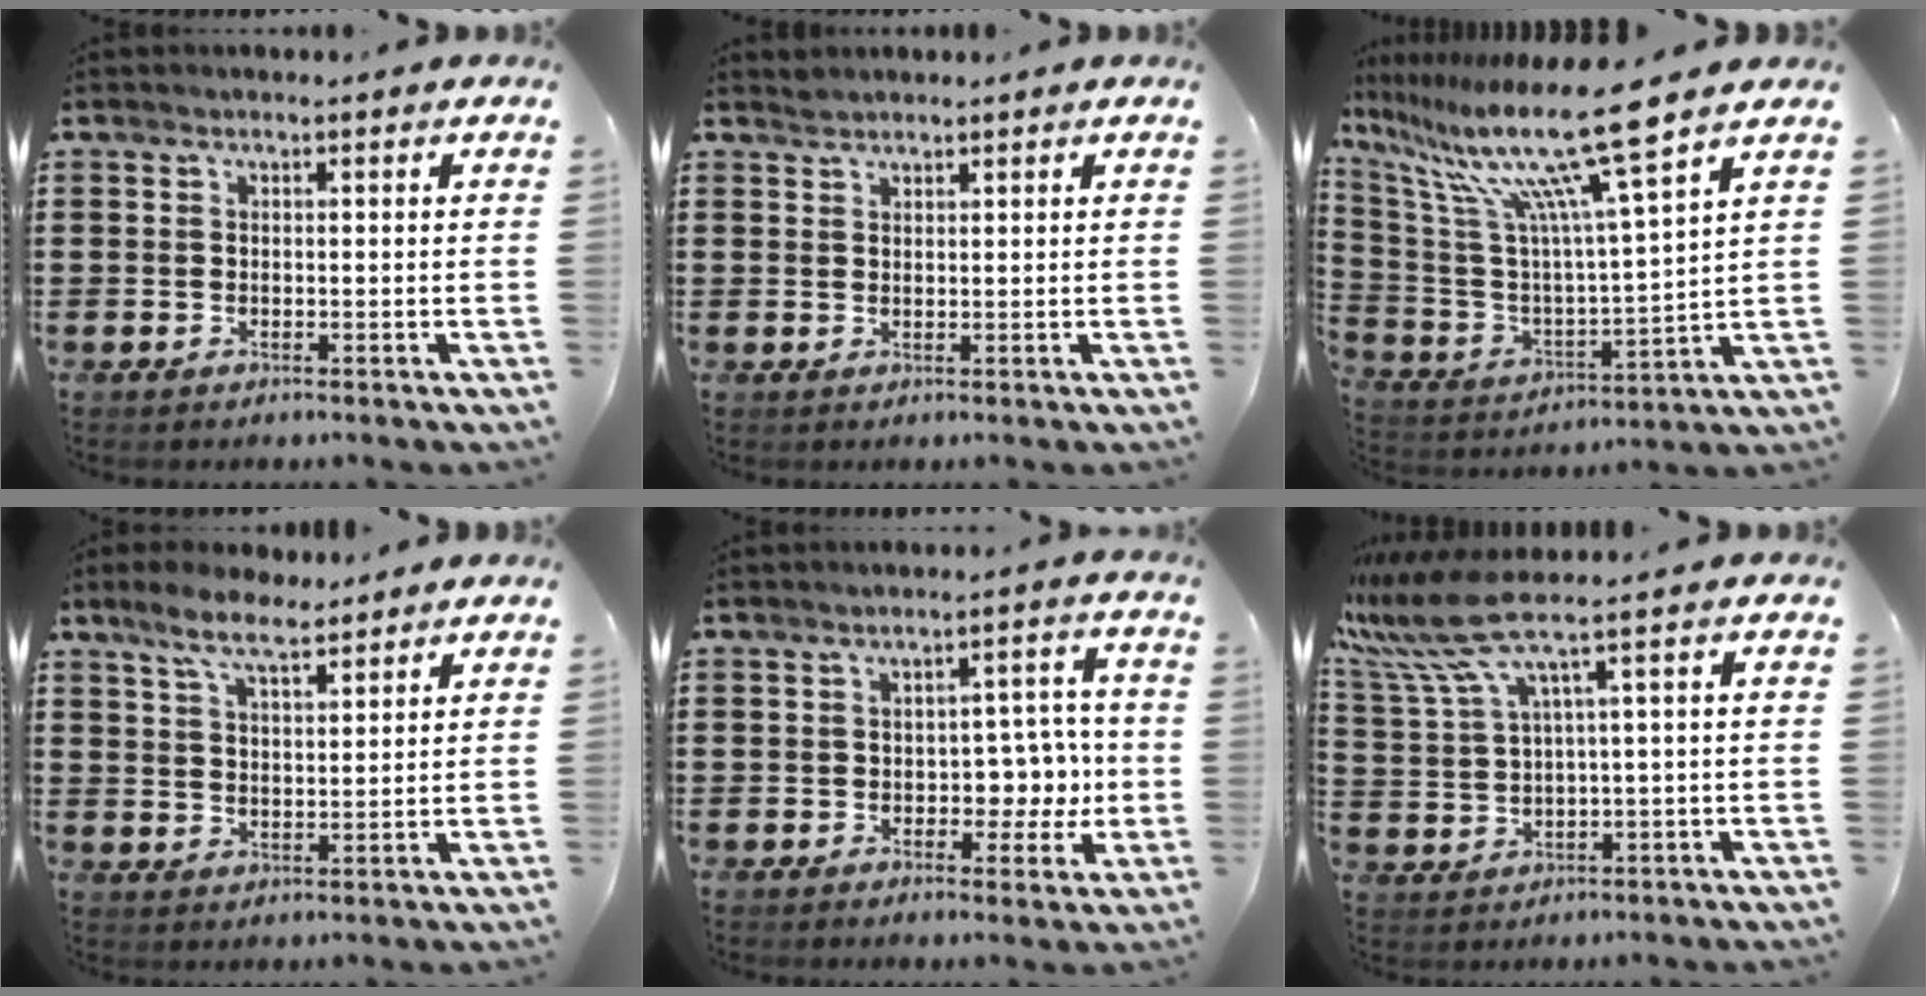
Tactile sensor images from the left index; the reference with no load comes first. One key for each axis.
{"total": 1.1, "fx": 1.0, "fy": 0.2, "fz": 0.0, "tx": -0.004, "ty": -0.002, "tz": 0.021}
{"total": 16.2, "fx": 12.1, "fy": 0.3, "fz": 10.7, "tx": -0.234, "ty": -0.081, "tz": 0.191}
{"total": 6.5, "fx": 5.2, "fy": 1.6, "fz": 3.6, "tx": -0.083, "ty": -0.004, "tz": 0.095}
{"total": 5.8, "fx": -0.5, "fy": 3.8, "fz": 4.3, "tx": -0.064, "ty": 0.001, "tz": -0.017}
{"total": 7.1, "fx": 3.8, "fy": 0.8, "fz": 6.0, "tx": -0.153, "ty": -0.028, "tz": 0.060}